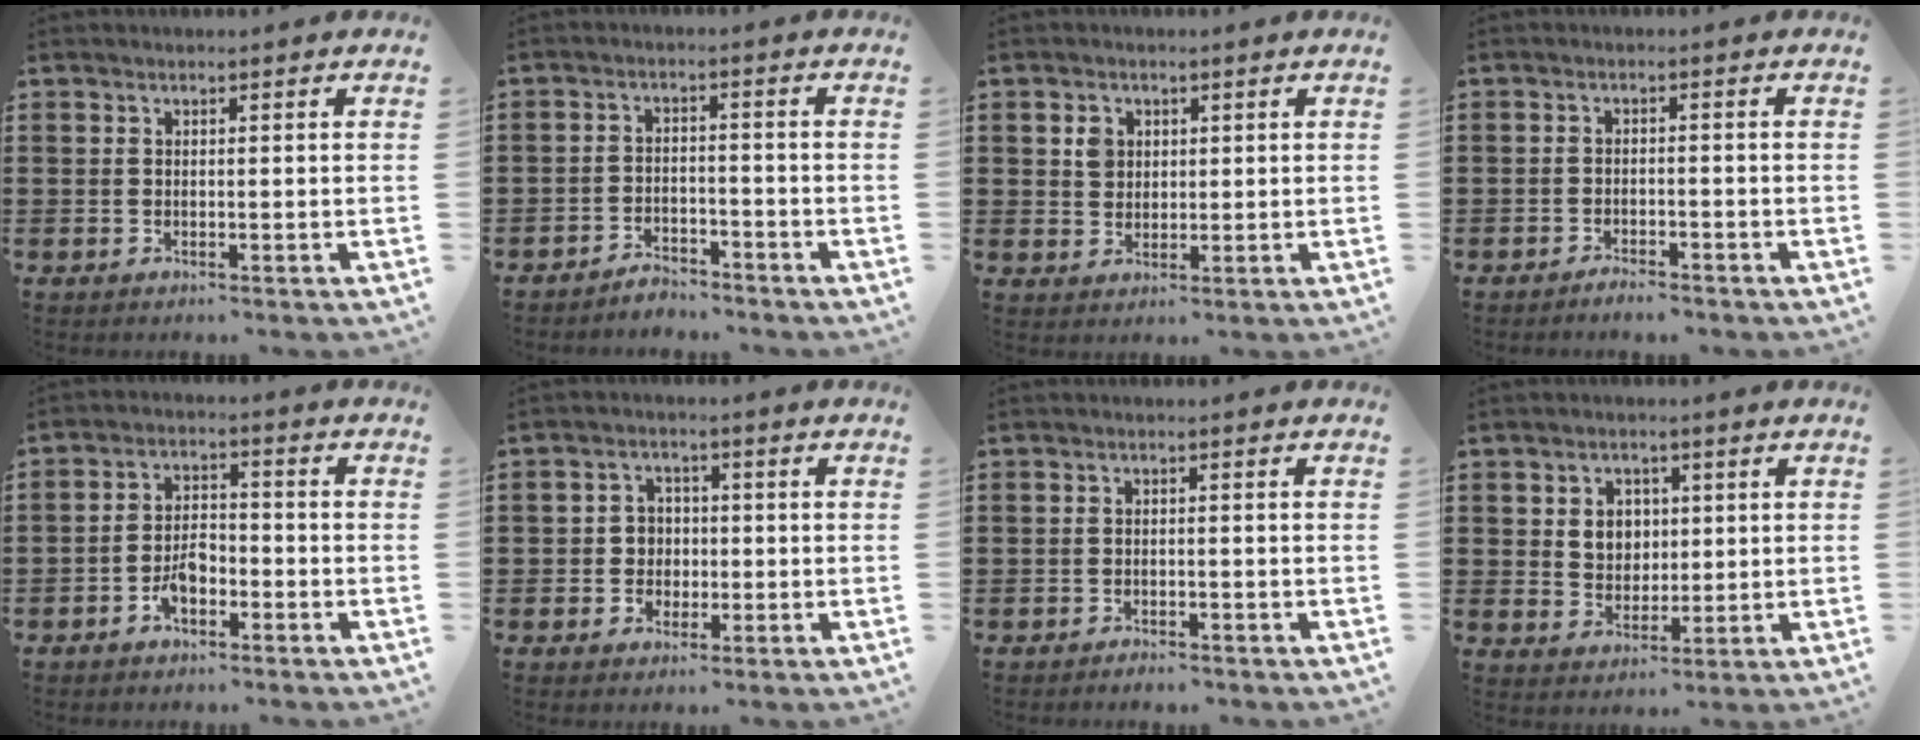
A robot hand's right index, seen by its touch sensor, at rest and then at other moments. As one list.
[{"total": 3.2, "force": [-3.2, 0.5, -0.1], "torque": [-0.007, 0.002, -0.067]}, {"total": 2.7, "force": [0.9, 2.3, 1.1], "torque": [-0.023, 0.007, 0.014]}, {"total": 1.8, "force": [-1.8, 0.1, 0.2], "torque": [-0.010, 0.000, -0.036]}, {"total": 4.2, "force": [-2.4, 2.2, 2.6], "torque": [-0.058, 0.005, -0.049]}, {"total": 3.4, "force": [-0.6, 3.3, 0.6], "torque": [-0.024, 0.011, -0.017]}, {"total": 1.3, "force": [-1.3, 0.1, 0.0], "torque": [-0.006, -0.001, -0.027]}, {"total": 4.1, "force": [1.0, 3.7, 1.6], "torque": [-0.039, 0.009, 0.013]}]